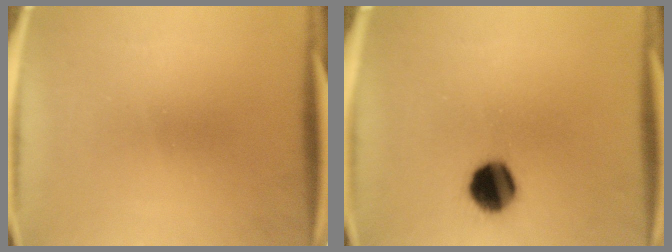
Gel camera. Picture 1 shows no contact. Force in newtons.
{"total": 10.2}